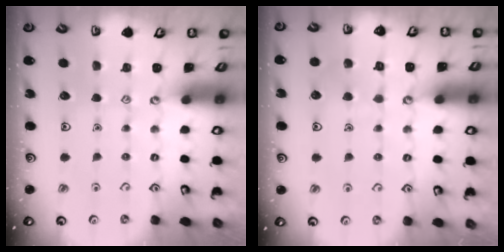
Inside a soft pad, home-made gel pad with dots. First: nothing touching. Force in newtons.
{"total": 5.5, "press": 5.5, "slide": 0.5}